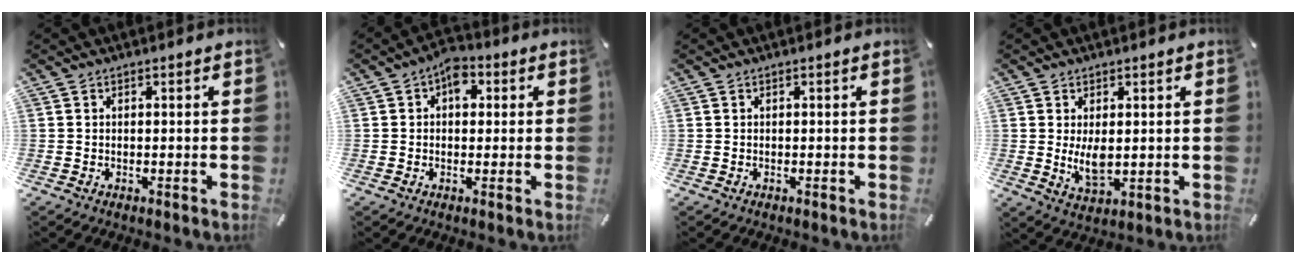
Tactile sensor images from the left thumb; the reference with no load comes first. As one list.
[{"total": 5.1, "force": [1.1, 3.6, 3.5], "torque": [-0.038, 0.000, 0.013]}, {"total": 0.0}, {"total": 6.1, "force": [0.6, 3.6, 4.9], "torque": [-0.097, -0.008, 0.006]}]